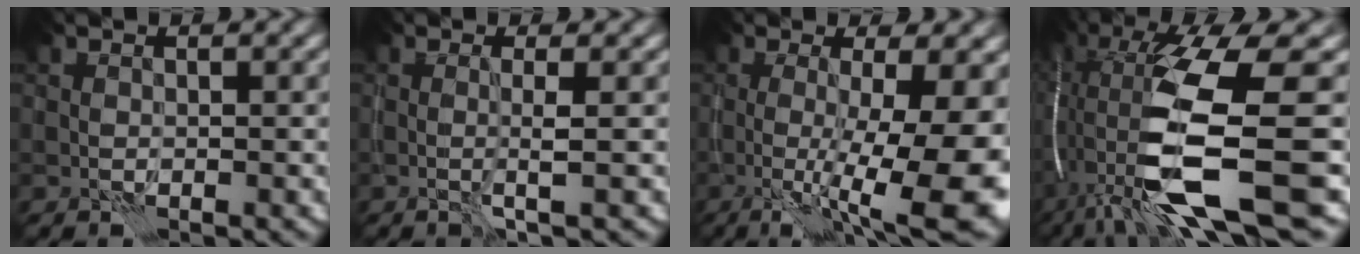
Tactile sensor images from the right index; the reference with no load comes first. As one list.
[{"total": 1.8, "force": [-0.1, 0.1, 1.8], "torque": [-0.031, -0.003, -0.008]}, {"total": 11.6, "force": [-1.7, 2.6, 11.2], "torque": [-0.162, -0.019, -0.017]}, {"total": 14.6, "force": [-2.8, 3.5, 13.9], "torque": [-0.278, -0.016, -0.037]}]